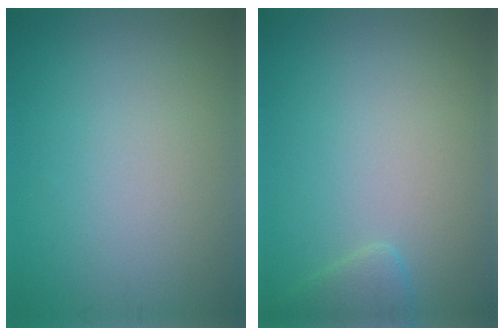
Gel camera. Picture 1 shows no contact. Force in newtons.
{"total": 1.5, "press": 1.5, "slide": 0.1}